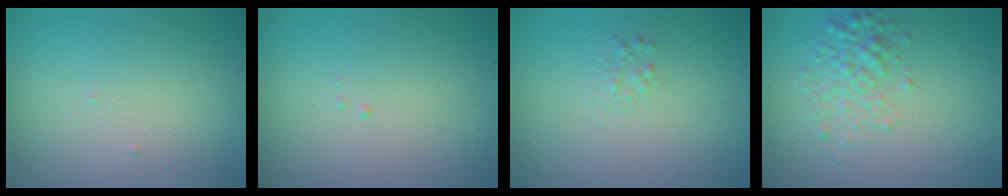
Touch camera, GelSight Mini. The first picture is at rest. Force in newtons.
{"total": 0.0}
{"total": 0.7, "press": 0.7, "slide": 0.0}
{"total": 2.8, "press": 2.8, "slide": 0.0}